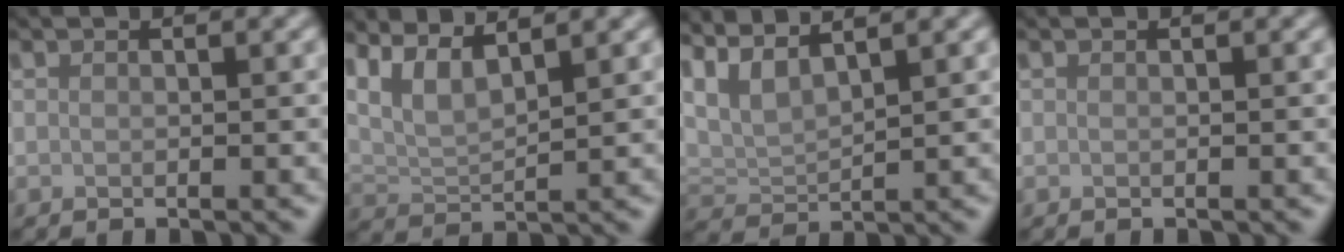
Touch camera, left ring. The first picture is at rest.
{"total": 4.5, "force": [3.2, 1.5, 2.8], "torque": [-0.064, 0.002, 0.064]}
{"total": 4.4, "force": [3.3, 1.4, 2.6], "torque": [-0.065, 0.008, 0.069]}
{"total": 0.0}